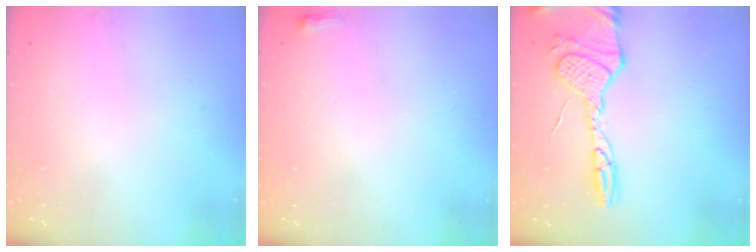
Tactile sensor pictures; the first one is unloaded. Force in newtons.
{"total": 2.2, "press": 2.2, "slide": 0.6}
{"total": 16.0, "press": 15.9, "slide": 1.6}